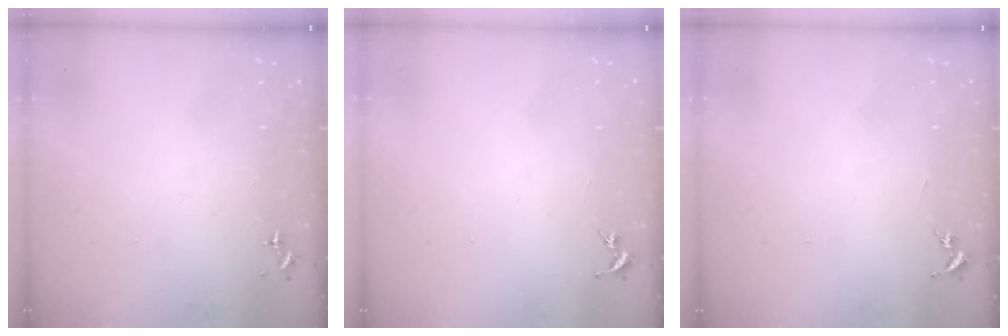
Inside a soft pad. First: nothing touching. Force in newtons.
{"total": 0.0}
{"total": 0.0}